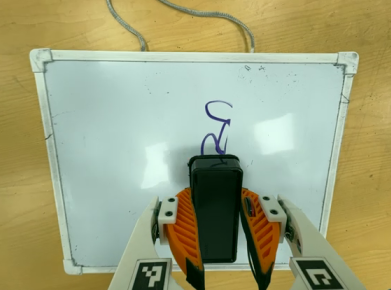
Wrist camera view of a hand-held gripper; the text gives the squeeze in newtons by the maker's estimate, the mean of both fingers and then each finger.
{"total": 7.9, "left": 6.5, "right": 9.4}